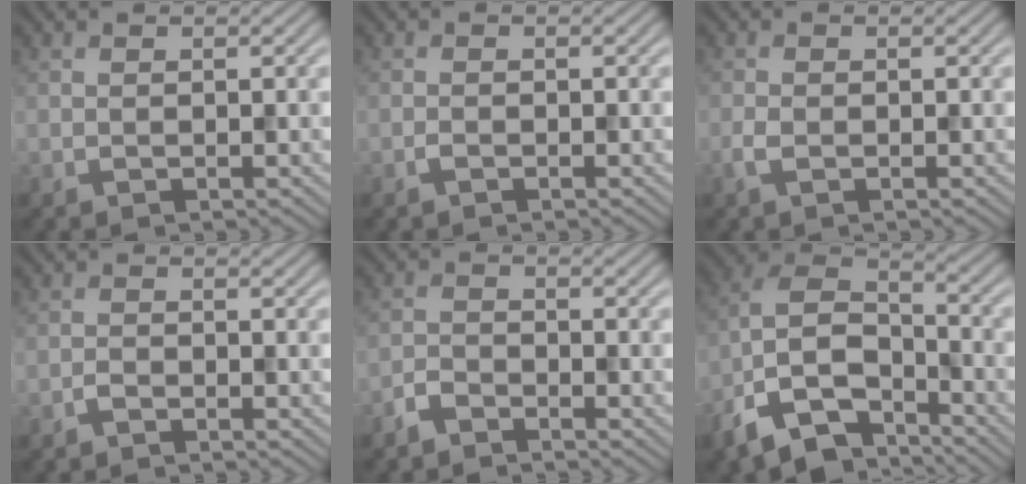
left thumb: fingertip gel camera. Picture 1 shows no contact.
{"total": 0.7, "force": [-0.5, 0.2, 0.4], "torque": [-0.007, 0.001, -0.010]}
{"total": 1.5, "force": [-0.7, 0.7, 1.1], "torque": [-0.027, -0.001, -0.015]}
{"total": 1.1, "force": [-0.9, 0.4, 0.5], "torque": [-0.009, 0.003, -0.020]}
{"total": 2.3, "force": [-2.1, 0.7, 0.8], "torque": [-0.016, 0.001, -0.051]}
{"total": 13.6, "force": [-8.6, 7.0, 7.9], "torque": [-0.179, -0.023, -0.172]}